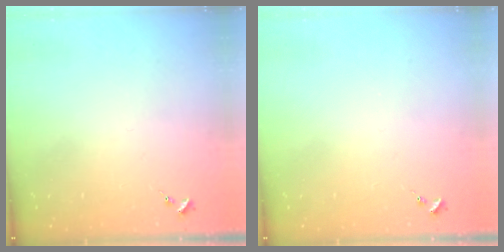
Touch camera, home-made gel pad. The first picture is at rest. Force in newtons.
{"total": 0.0}